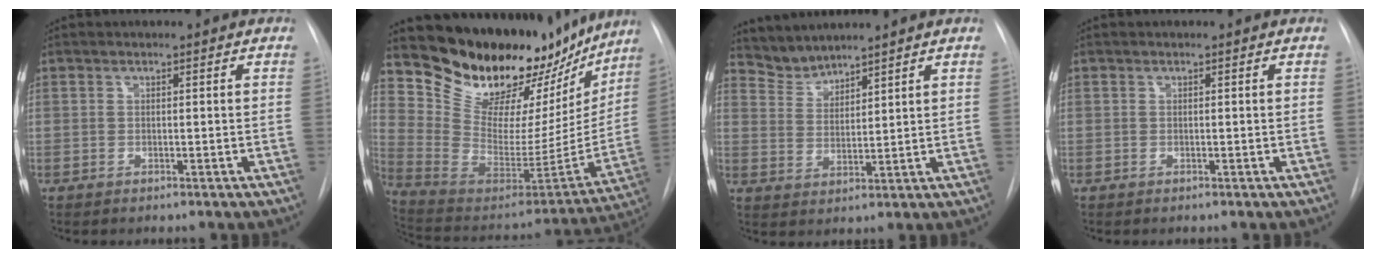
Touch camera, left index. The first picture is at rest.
{"total": 26.2, "force": [22.9, 9.8, 8.3], "torque": [-0.116, -0.057, 0.334]}
{"total": 4.4, "force": [4.4, 0.1, -0.5], "torque": [0.006, 0.005, 0.095]}
{"total": 0.0}